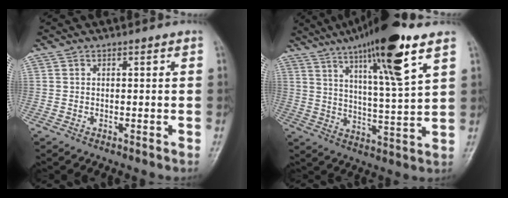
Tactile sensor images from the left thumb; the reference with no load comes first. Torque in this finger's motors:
{"motor_torque": [1.87, 0.01, 1.80, -0.96, 0.26]}